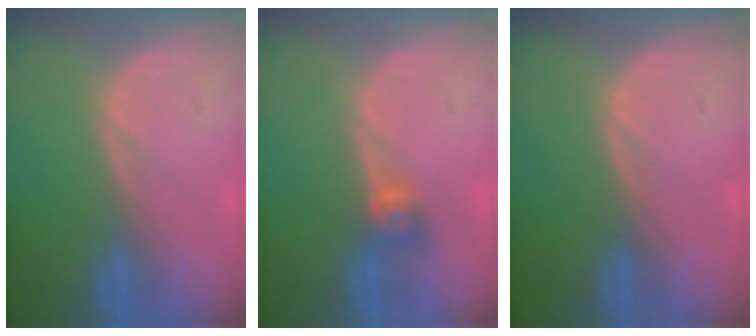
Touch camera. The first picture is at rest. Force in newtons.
{"total": 2.6, "press": 2.5, "slide": 0.6}
{"total": 0.0}